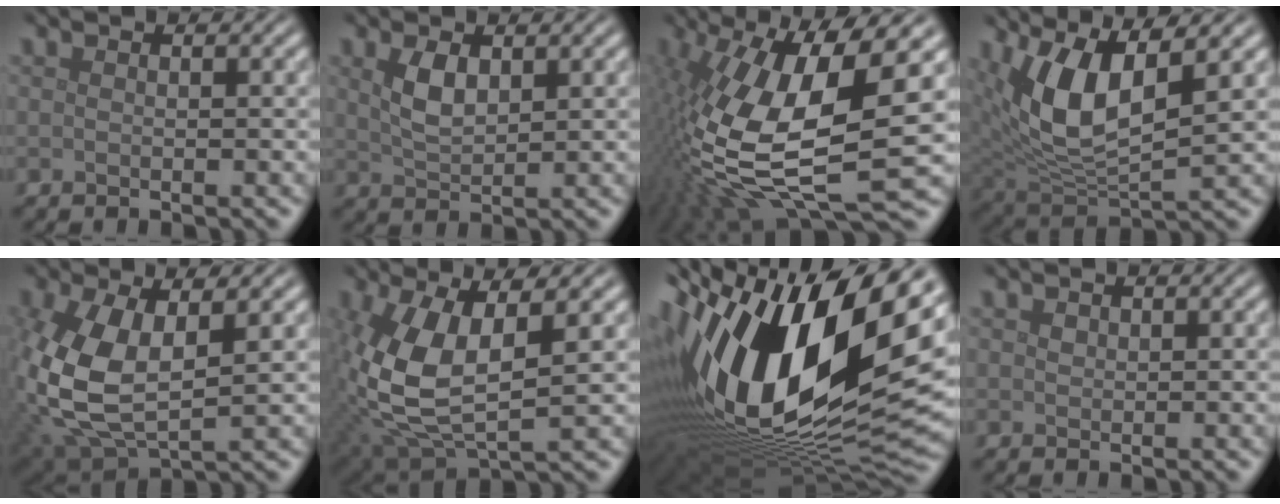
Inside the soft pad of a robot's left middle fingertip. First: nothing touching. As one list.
[{"total": 2.7, "force": [1.1, 1.3, 2.1], "torque": [-0.049, 0.000, 0.027]}, {"total": 15.8, "force": [0.0, 5.7, 14.7], "torque": [-0.310, -0.017, 0.008]}, {"total": 8.2, "force": [2.9, 3.5, 6.8], "torque": [-0.147, -0.007, 0.051]}, {"total": 9.8, "force": [0.2, 5.4, 8.2], "torque": [-0.202, -0.012, 0.012]}, {"total": 9.7, "force": [0.7, 4.7, 8.4], "torque": [-0.205, -0.014, 0.019]}, {"total": 20.6, "force": [3.5, 9.6, 17.9], "torque": [-0.339, -0.019, 0.064]}, {"total": 0.5, "force": [0.3, 0.4, 0.1], "torque": [-0.003, -0.002, 0.007]}]